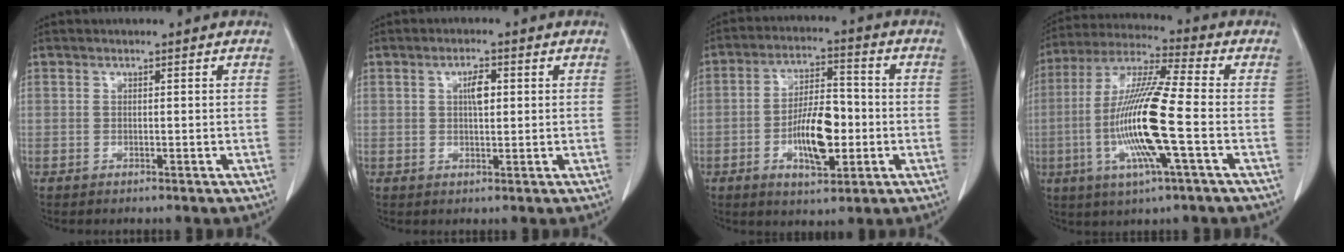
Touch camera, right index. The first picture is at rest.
{"total": 2.8, "force": [0.7, 0.7, 2.6], "torque": [-0.047, 0.000, 0.010]}
{"total": 10.2, "force": [-2.4, 3.6, 9.2], "torque": [-0.171, 0.008, -0.037]}
{"total": 15.6, "force": [-3.2, 0.4, 15.3], "torque": [-0.315, -0.007, -0.067]}